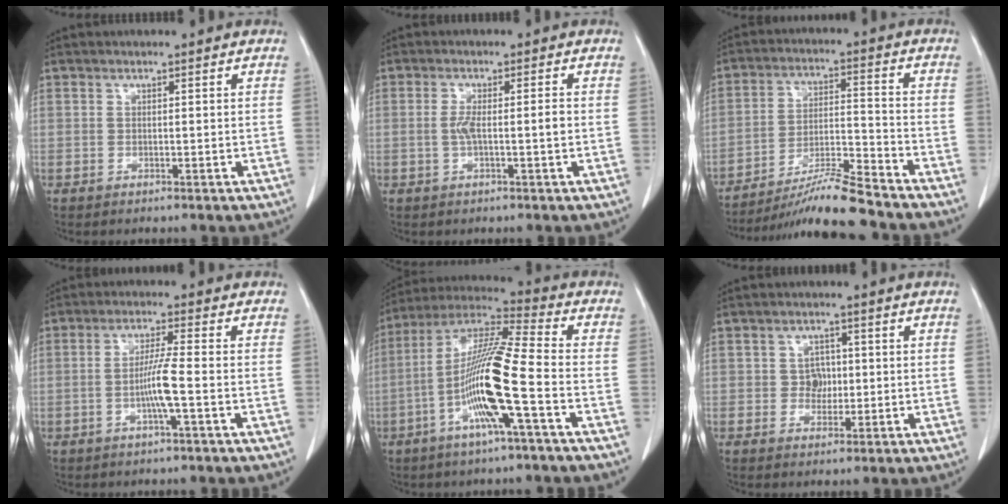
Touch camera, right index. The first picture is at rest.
{"total": 3.4, "force": [-0.5, 0.3, 3.4], "torque": [-0.066, 0.001, -0.008]}
{"total": 11.6, "force": [-10.5, -1.0, 5.0], "torque": [-0.084, -0.006, -0.185]}
{"total": 4.8, "force": [-1.3, -0.6, 4.6], "torque": [-0.092, 0.001, -0.027]}
{"total": 14.6, "force": [-4.4, -0.3, 13.9], "torque": [-0.275, 0.002, -0.094]}
{"total": 2.8, "force": [0.0, 2.5, 1.2], "torque": [-0.013, 0.005, 0.000]}